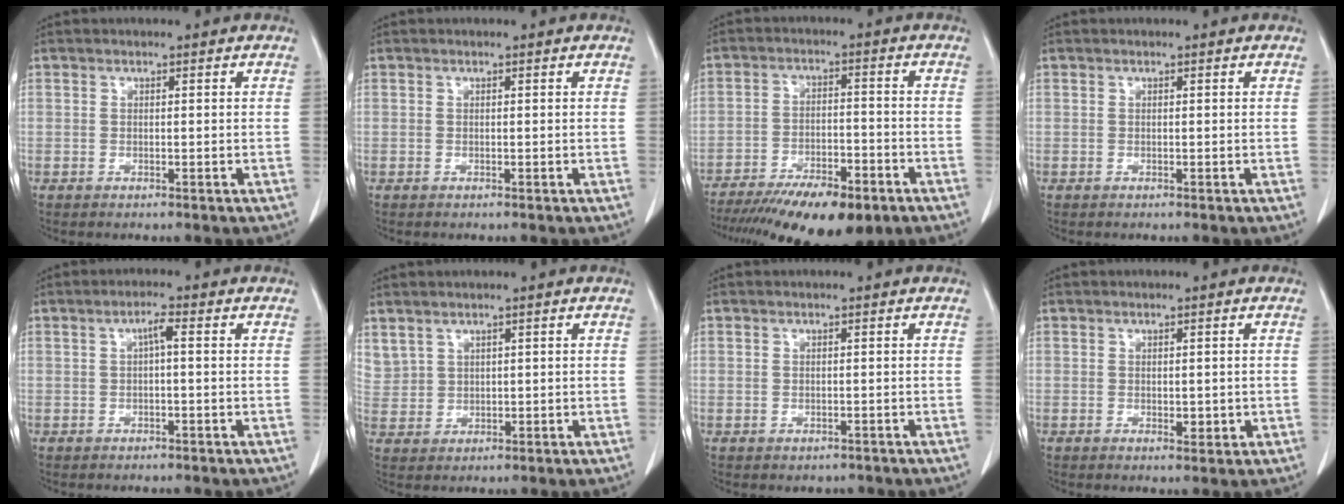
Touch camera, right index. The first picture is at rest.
{"total": 0.0}
{"total": 15.5, "force": [-11.2, 4.6, 9.7], "torque": [-0.153, -0.018, -0.179]}
{"total": 0.0}
{"total": 2.0, "force": [0.2, 0.3, 2.0], "torque": [-0.034, 0.005, 0.004]}
{"total": 4.6, "force": [3.0, 3.3, 1.1], "torque": [-0.030, 0.012, 0.077]}
{"total": 1.7, "force": [-0.8, 1.5, 0.2], "torque": [-0.002, 0.004, -0.007]}
{"total": 1.9, "force": [-0.2, 1.1, 1.5], "torque": [-0.018, -0.001, 0.005]}